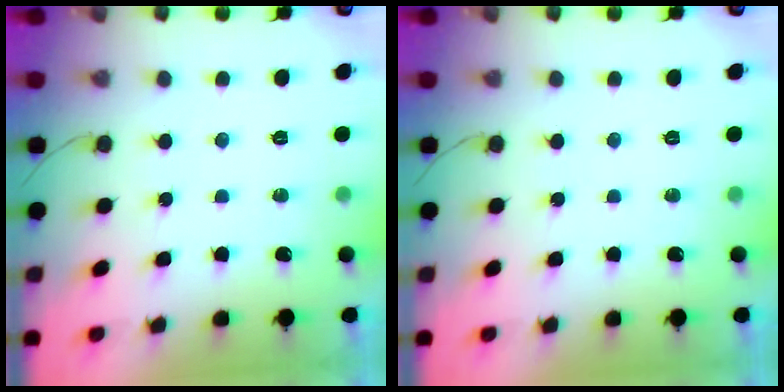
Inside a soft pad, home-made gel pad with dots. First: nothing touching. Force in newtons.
{"total": 0.0}